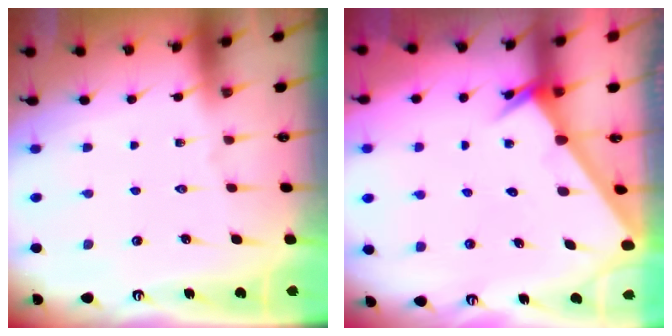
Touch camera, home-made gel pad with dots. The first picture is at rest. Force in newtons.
{"total": 2.7, "press": 2.7, "slide": 0.3}